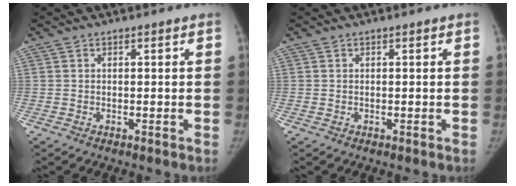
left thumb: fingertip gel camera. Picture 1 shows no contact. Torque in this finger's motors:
{"motor_torque": [-0.08, -0.06, 0.12, -0.17, -0.05]}